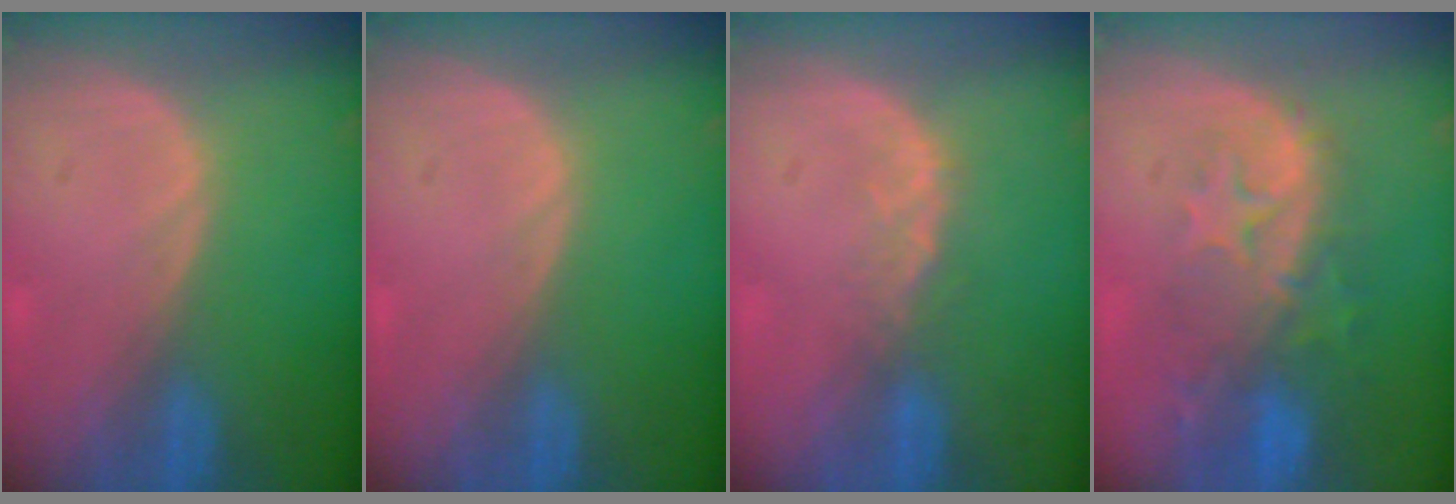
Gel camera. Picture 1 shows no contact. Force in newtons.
{"total": 0.0}
{"total": 2.6, "press": 2.1, "slide": 1.5}
{"total": 9.9, "press": 8.6, "slide": 4.8}